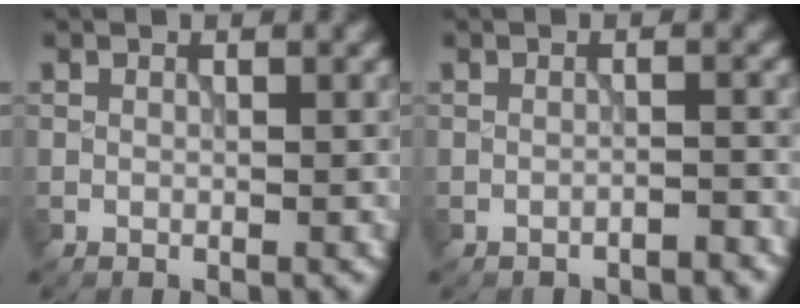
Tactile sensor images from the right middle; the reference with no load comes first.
{"total": 1.3, "force": [-1.2, 0.1, 0.5], "torque": [-0.002, 0.006, -0.022]}